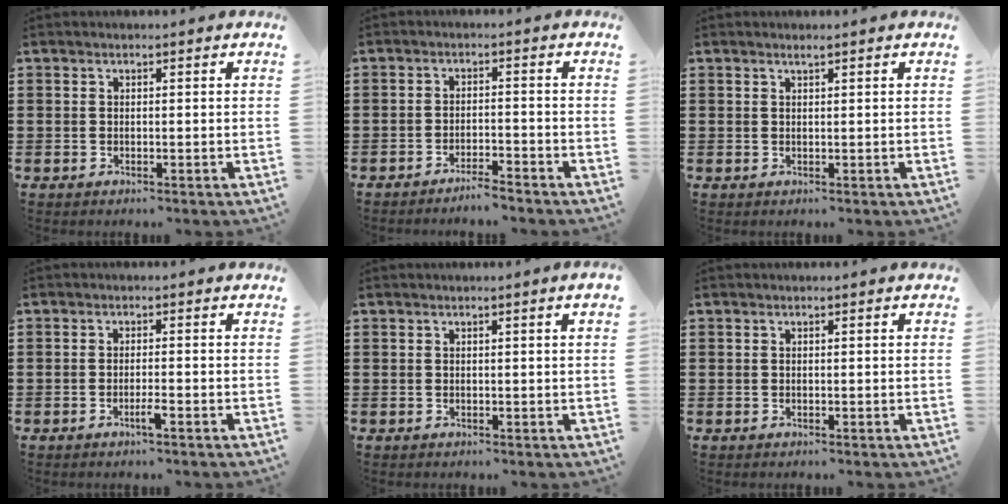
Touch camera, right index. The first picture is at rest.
{"total": 2.7, "force": [-2.6, -0.3, 0.5], "torque": [-0.014, -0.002, -0.054]}
{"total": 0.7, "force": [0.6, 0.0, 0.4], "torque": [-0.008, 0.000, 0.011]}
{"total": 2.1, "force": [-1.1, 0.1, 1.8], "torque": [-0.030, -0.002, -0.020]}
{"total": 0.5, "force": [0.3, -0.2, 0.4], "torque": [-0.006, -0.001, 0.005]}
{"total": 0.0}